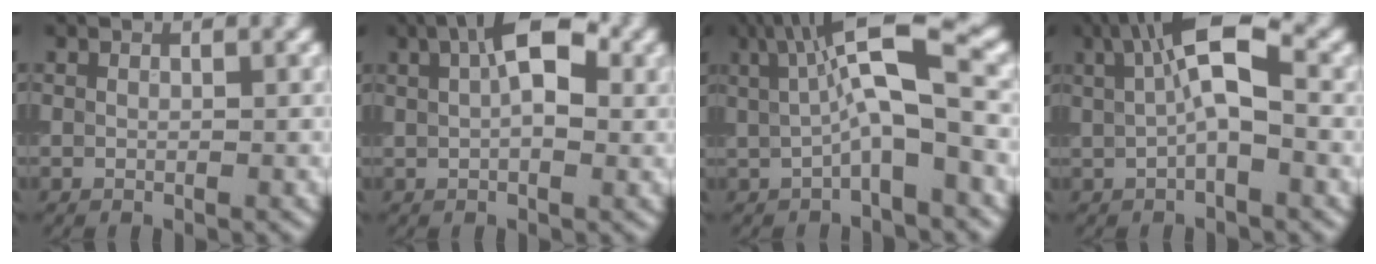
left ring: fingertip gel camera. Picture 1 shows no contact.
{"total": 5.8, "force": [1.9, 2.7, 4.7], "torque": [-0.067, 0.015, 0.018]}
{"total": 7.0, "force": [1.2, 1.8, 6.7], "torque": [-0.113, 0.014, 0.012]}
{"total": 5.7, "force": [1.2, 1.7, 5.3], "torque": [-0.089, 0.012, 0.011]}